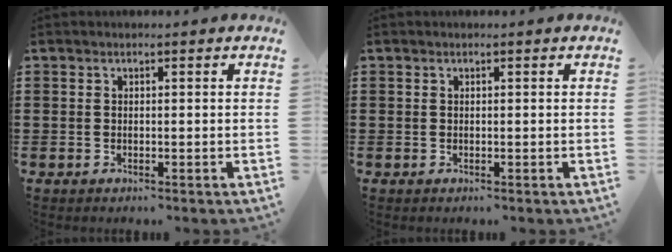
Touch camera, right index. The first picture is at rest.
{"total": 0.0}